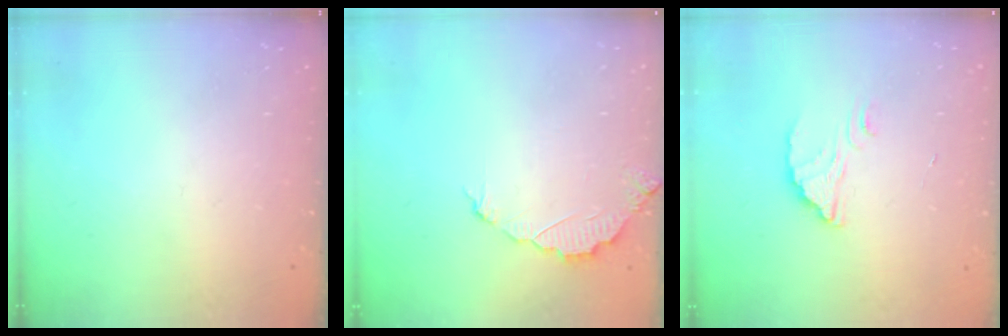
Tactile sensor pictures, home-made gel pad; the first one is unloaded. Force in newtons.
{"total": 3.2, "press": 3.2, "slide": 0.3}
{"total": 2.3, "press": 2.3, "slide": 0.2}